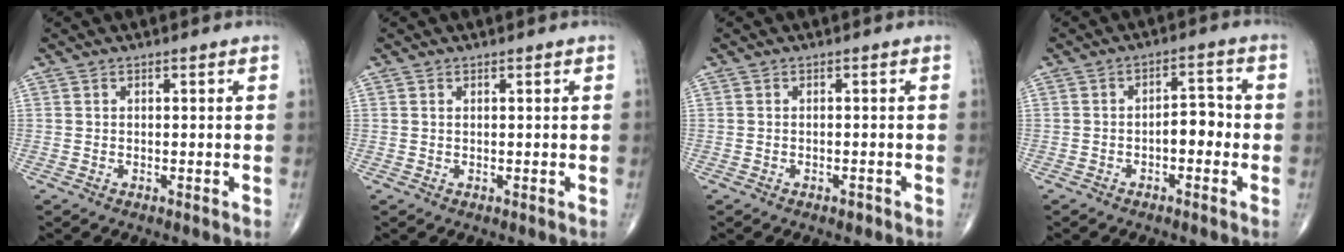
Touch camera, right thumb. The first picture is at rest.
{"total": 0.0}
{"total": 0.9, "force": [-0.6, 0.4, 0.4], "torque": [-0.005, 0.001, -0.009]}
{"total": 4.5, "force": [-1.3, 2.5, 3.6], "torque": [-0.034, 0.023, -0.026]}